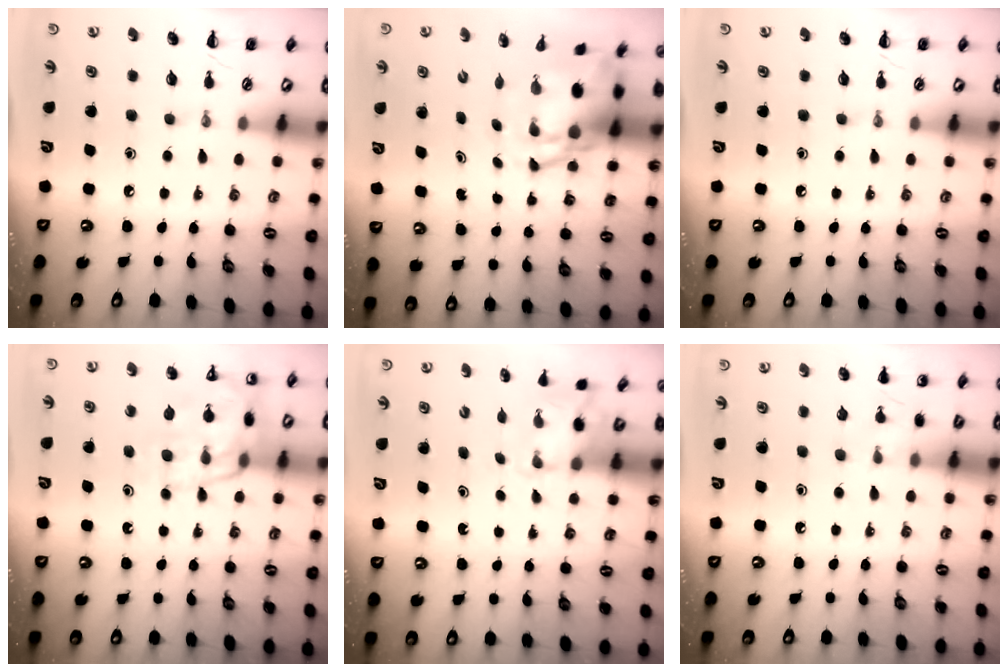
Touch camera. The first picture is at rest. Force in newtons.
{"total": 5.6, "press": 5.4, "slide": 1.6}
{"total": 0.0}
{"total": 16.3, "press": 16.0, "slide": 2.8}
{"total": 1.7, "press": 1.5, "slide": 0.6}
{"total": 5.6, "press": 5.3, "slide": 1.7}